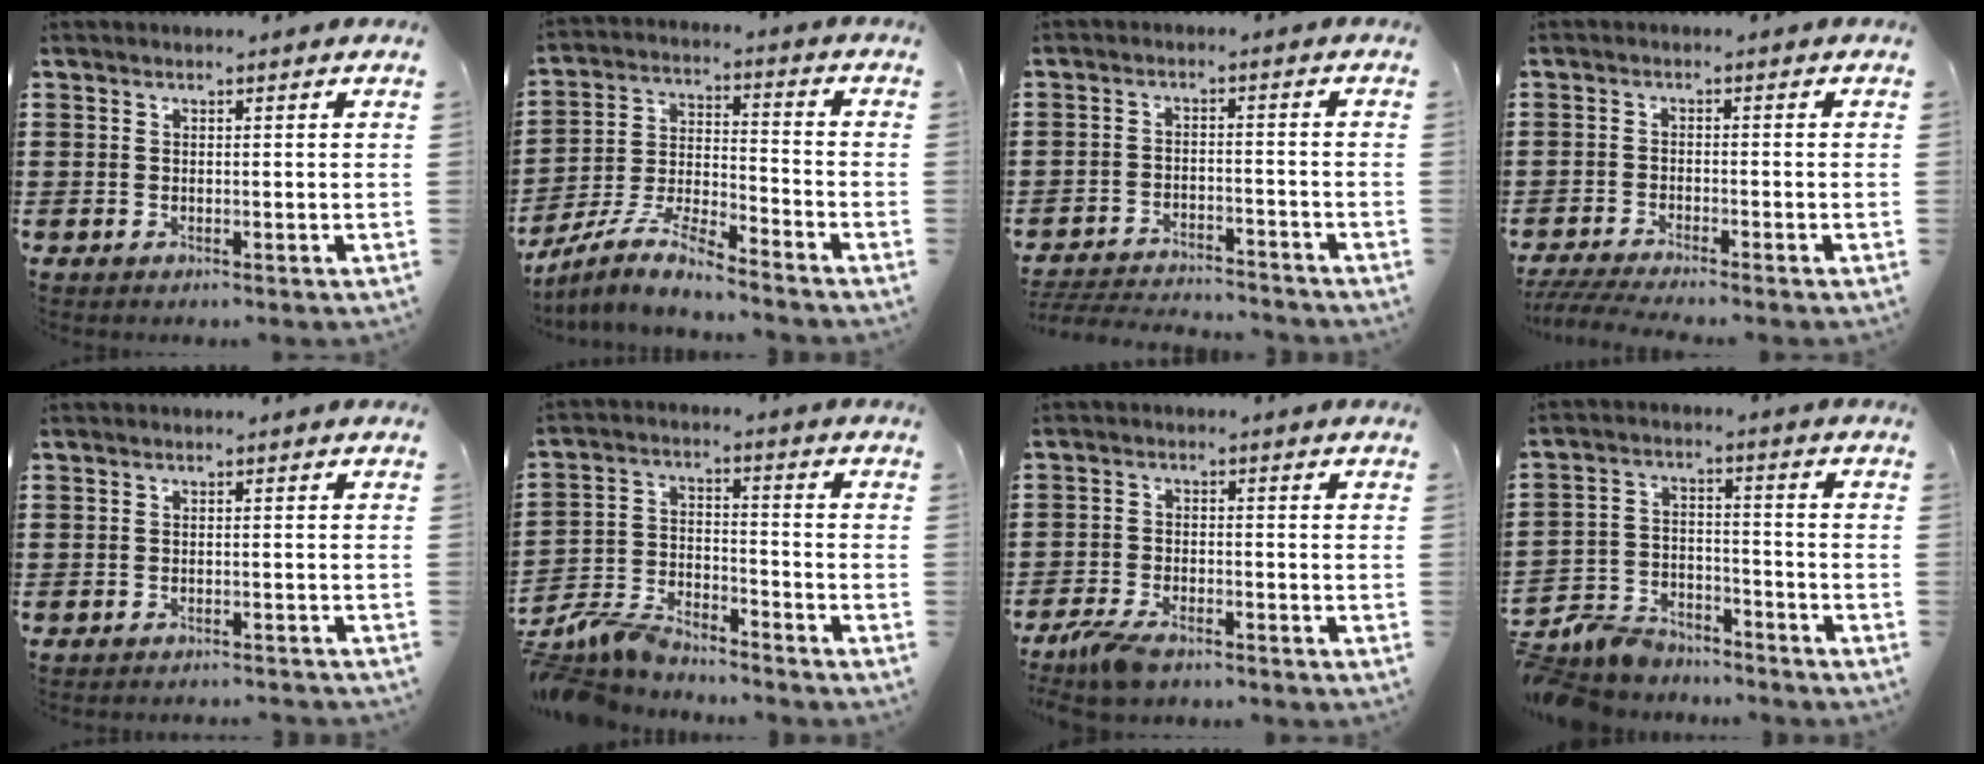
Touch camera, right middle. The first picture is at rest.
{"total": 6.9, "force": [-6.3, 0.8, 2.8], "torque": [-0.069, -0.008, -0.127]}
{"total": 4.0, "force": [-4.0, 0.3, 0.5], "torque": [-0.020, -0.001, -0.086]}
{"total": 3.1, "force": [-2.8, -0.2, 1.3], "torque": [-0.036, -0.011, -0.058]}
{"total": 1.2, "force": [-1.1, -0.2, 0.2], "torque": [-0.007, -0.002, -0.022]}
{"total": 7.2, "force": [-6.9, 1.4, 1.5], "torque": [-0.044, 0.007, -0.141]}
{"total": 4.3, "force": [-3.5, 1.3, 2.1], "torque": [-0.062, -0.006, -0.074]}
{"total": 6.6, "force": [-6.3, 1.8, 0.6], "torque": [-0.036, 0.007, -0.134]}